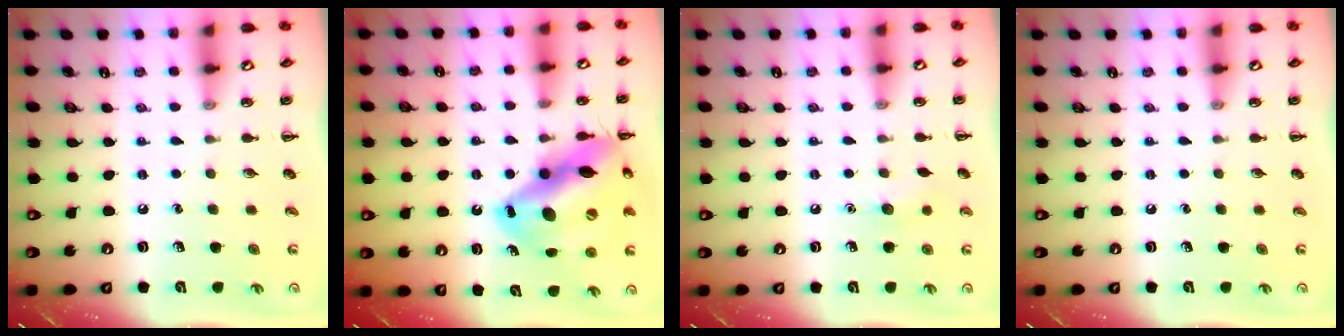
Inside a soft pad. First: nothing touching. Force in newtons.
{"total": 19.9, "press": 19.7, "slide": 3.3}
{"total": 5.9, "press": 5.7, "slide": 1.4}
{"total": 0.0}